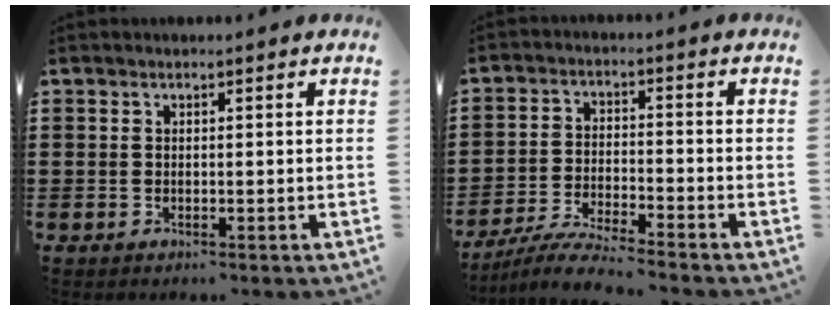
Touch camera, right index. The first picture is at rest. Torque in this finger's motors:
{"motor_torque": [0.08, 0.22, 0.11, 0.06]}